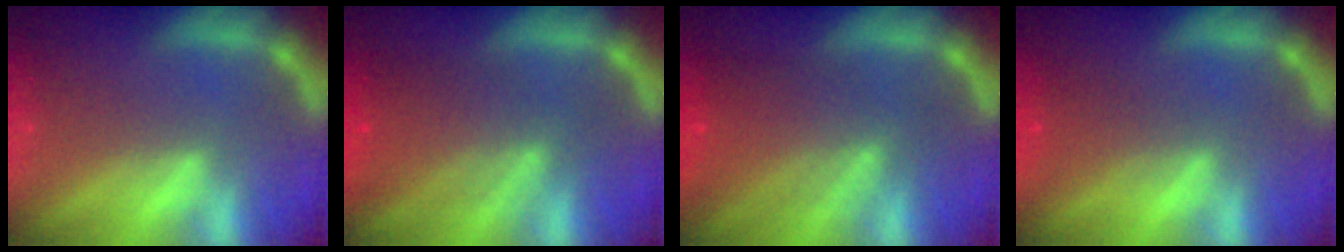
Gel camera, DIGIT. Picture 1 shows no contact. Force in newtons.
{"total": 6.0}
{"total": 6.6}
{"total": 1.9}